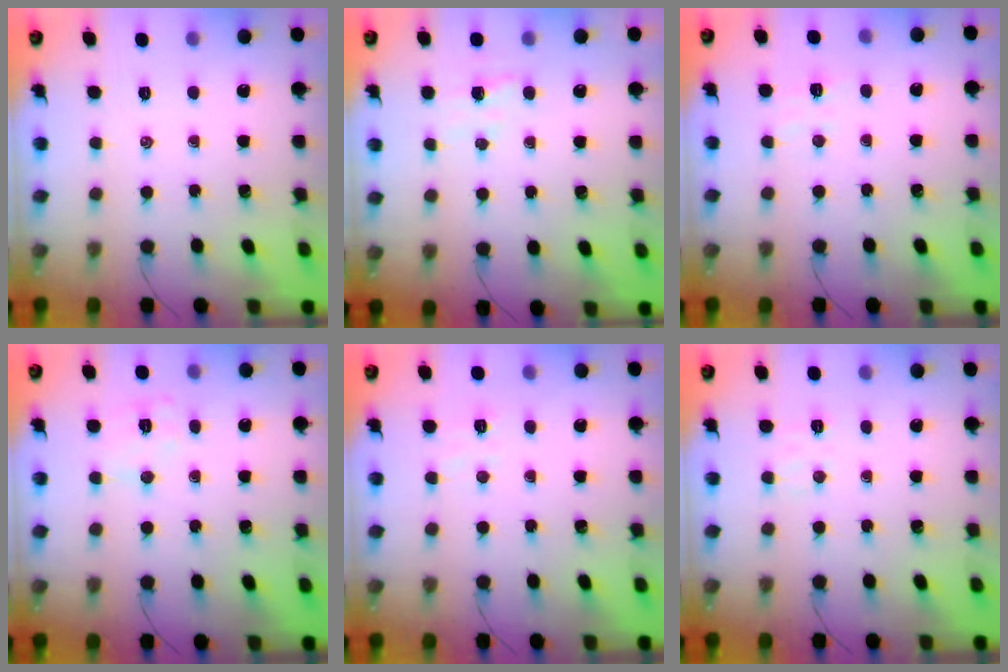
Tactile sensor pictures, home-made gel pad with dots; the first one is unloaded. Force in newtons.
{"total": 3.6, "press": 3.4, "slide": 1.2}
{"total": 5.4, "press": 5.4, "slide": 0.8}
{"total": 6.8, "press": 6.8, "slide": 1.0}
{"total": 4.1, "press": 4.0, "slide": 0.9}
{"total": 4.1, "press": 4.0, "slide": 0.8}